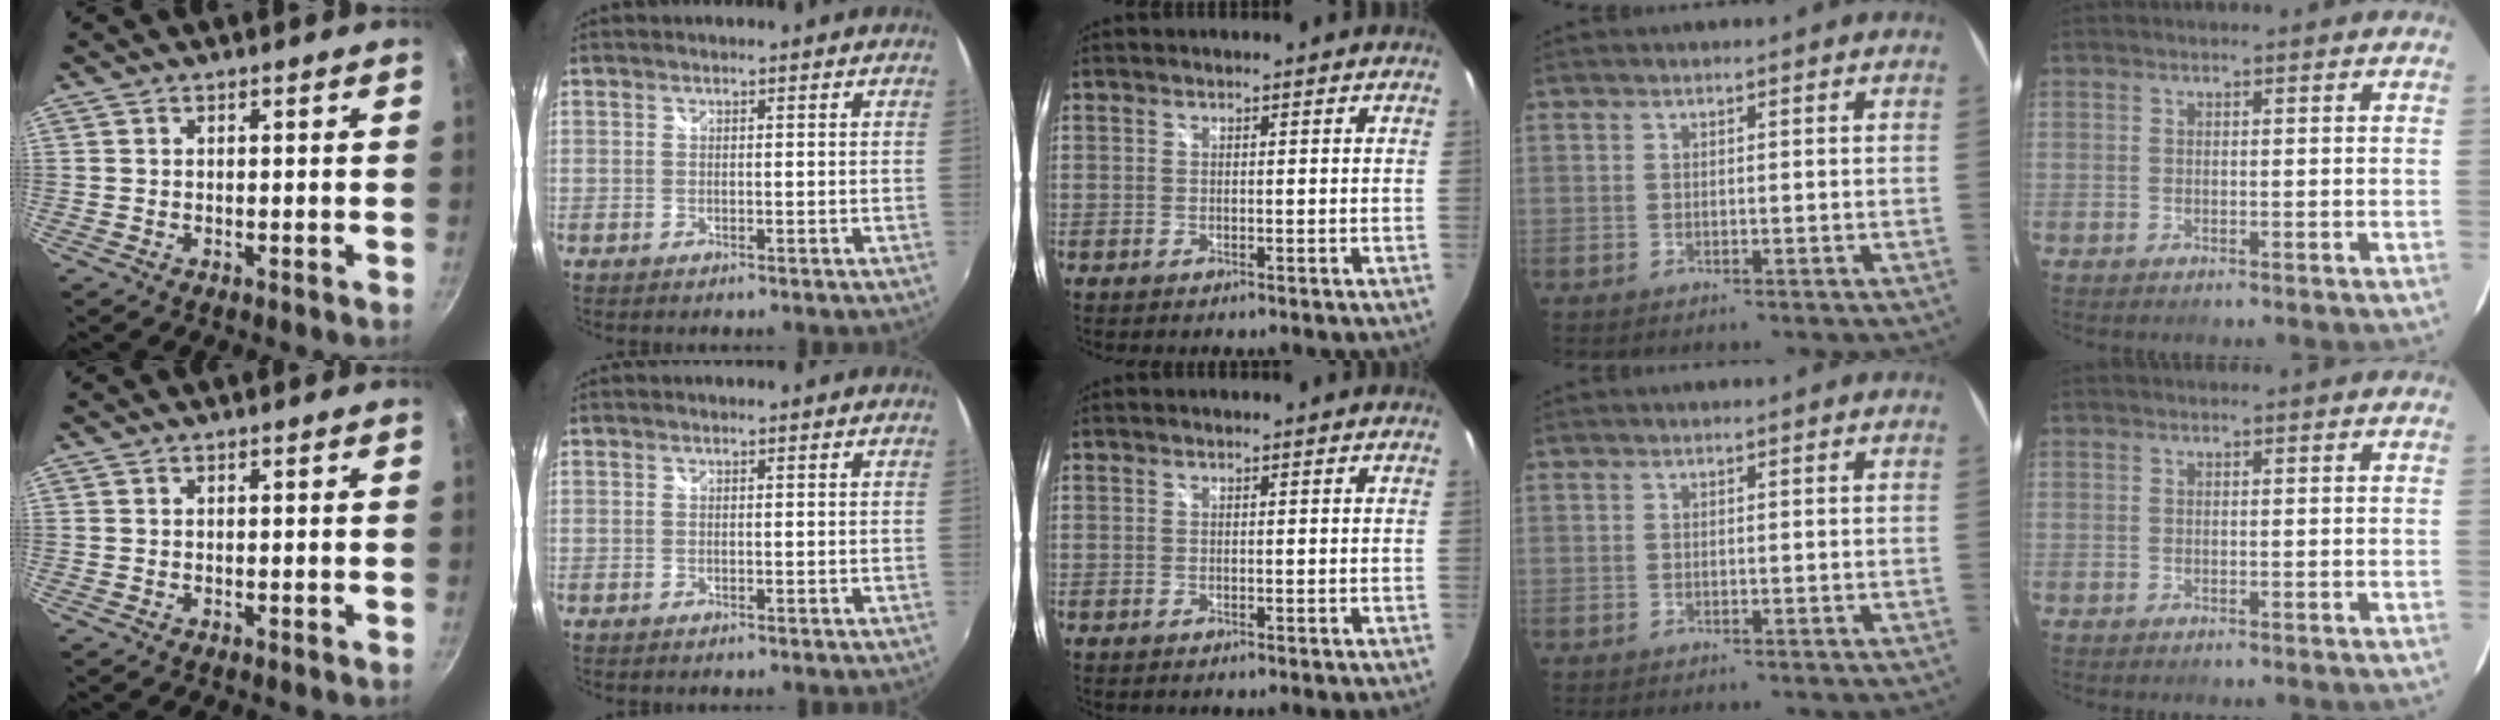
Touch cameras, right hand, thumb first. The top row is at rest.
{}